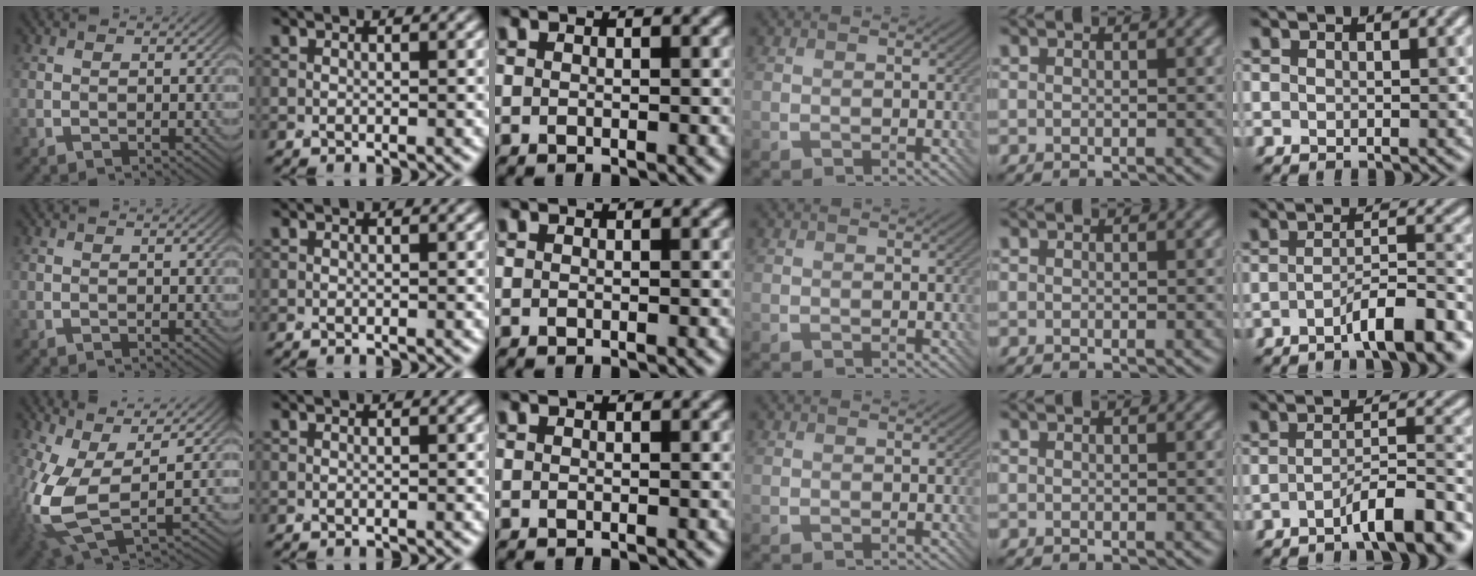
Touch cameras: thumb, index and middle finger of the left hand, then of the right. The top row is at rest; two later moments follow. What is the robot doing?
{"motion": "screw", "object": "bottle cap"}